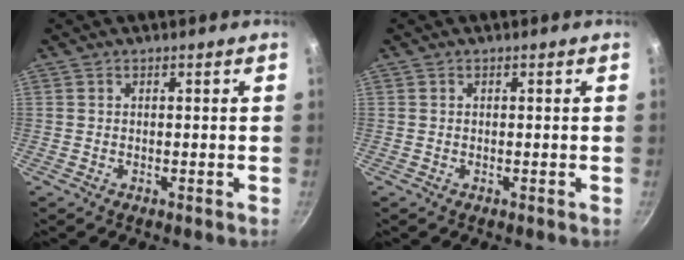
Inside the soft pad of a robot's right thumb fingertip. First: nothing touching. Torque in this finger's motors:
{"motor_torque": [-0.27, 0.09, -0.12, 0.17, -0.10]}